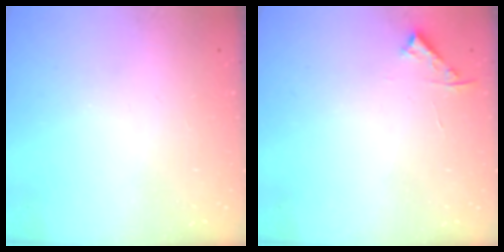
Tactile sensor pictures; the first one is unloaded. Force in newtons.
{"total": 3.4, "press": 3.4, "slide": 0.4}